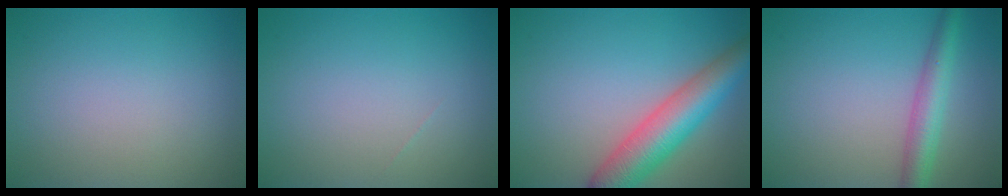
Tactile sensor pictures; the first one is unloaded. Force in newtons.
{"total": 0.0}
{"total": 7.1, "press": 7.1, "slide": 0.3}
{"total": 3.6, "press": 3.6, "slide": 0.1}